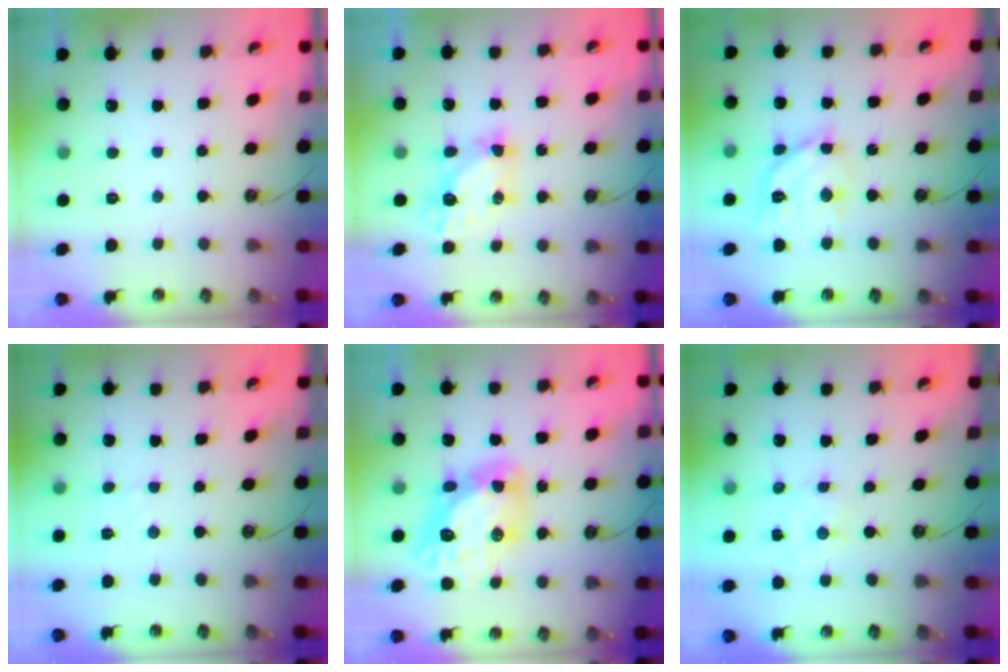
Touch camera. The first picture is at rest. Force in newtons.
{"total": 6.0, "press": 6.0, "slide": 0.5}
{"total": 13.8, "press": 13.7, "slide": 1.3}
{"total": 3.7, "press": 3.6, "slide": 0.6}
{"total": 13.5, "press": 13.4, "slide": 1.6}
{"total": 2.3, "press": 2.3, "slide": 0.4}